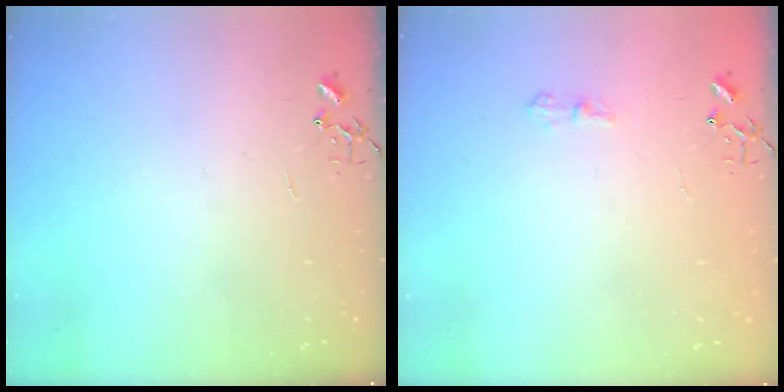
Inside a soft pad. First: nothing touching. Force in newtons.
{"total": 6.1, "press": 6.1, "slide": 0.6}